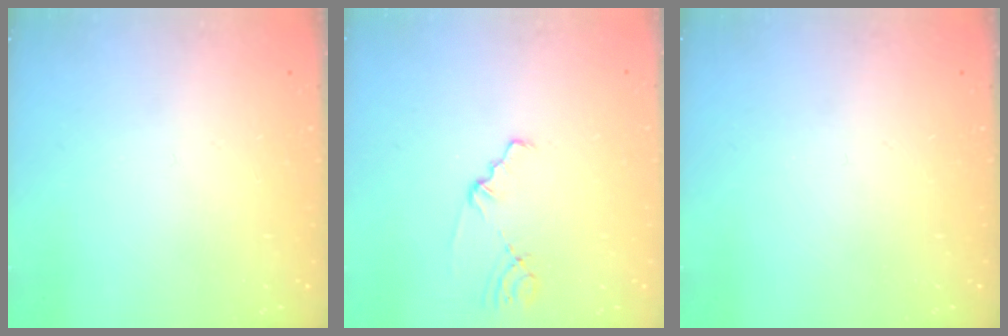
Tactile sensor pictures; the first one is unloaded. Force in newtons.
{"total": 0.9, "press": 0.9, "slide": 0.2}
{"total": 0.0}